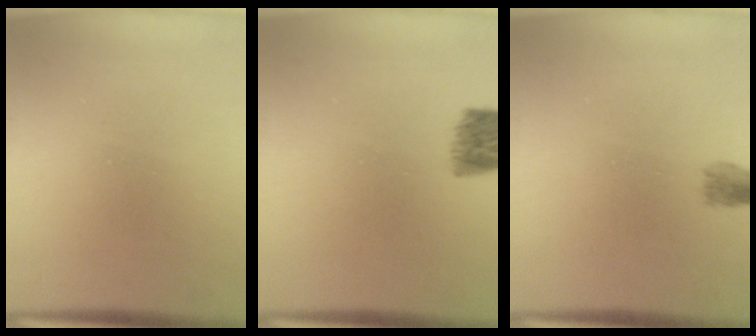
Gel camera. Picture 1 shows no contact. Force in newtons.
{"total": 5.7}
{"total": 1.8}